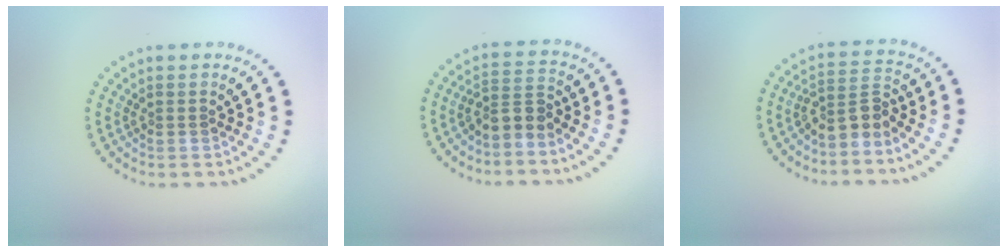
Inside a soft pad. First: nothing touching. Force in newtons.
{"total": 2.6, "press": 1.9, "slide": 1.7}
{"total": 2.9, "press": 2.1, "slide": 2.0}